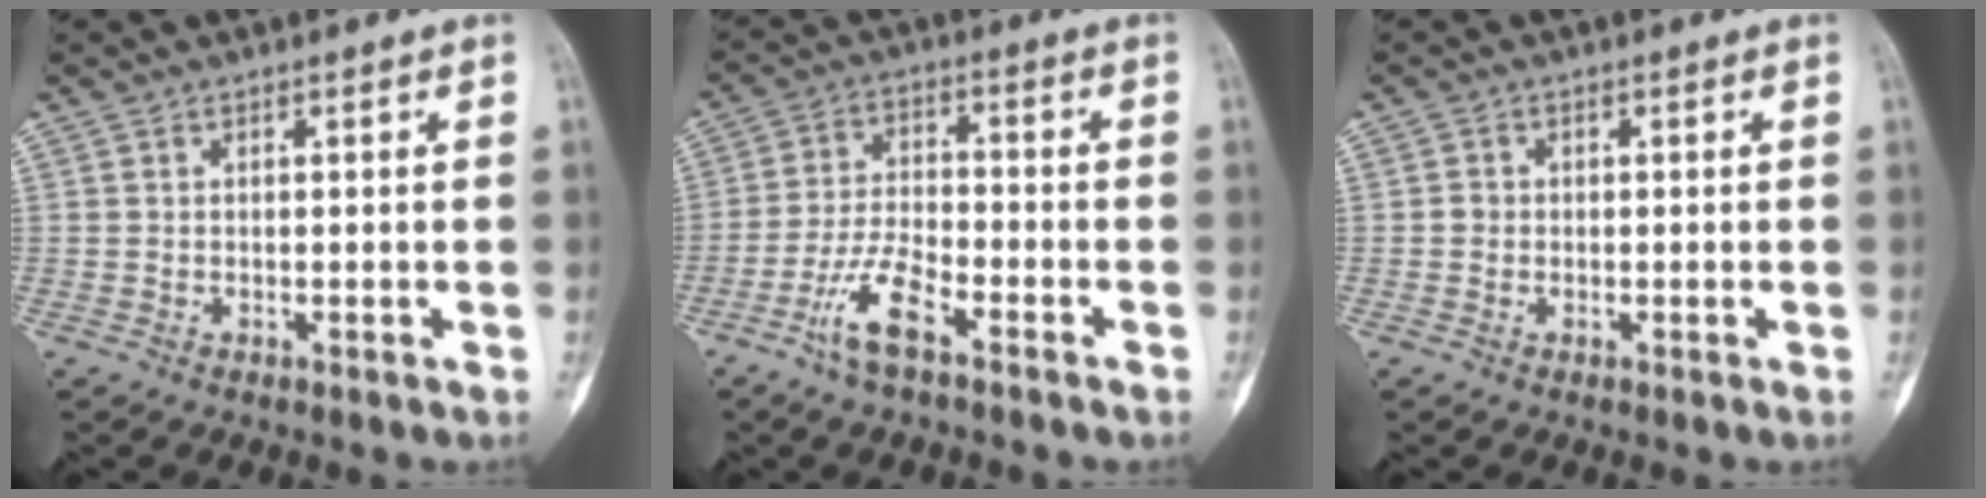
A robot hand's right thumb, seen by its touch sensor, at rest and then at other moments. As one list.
[{"total": 8.2, "force": [-5.0, 2.5, 6.0], "torque": [-0.124, 0.024, -0.099]}, {"total": 1.2, "force": [-0.2, 1.1, 0.4], "torque": [-0.001, 0.004, -0.004]}]